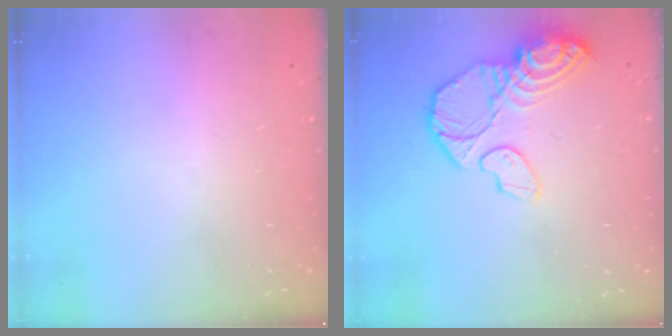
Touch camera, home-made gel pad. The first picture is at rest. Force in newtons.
{"total": 14.3, "press": 14.1, "slide": 1.8}